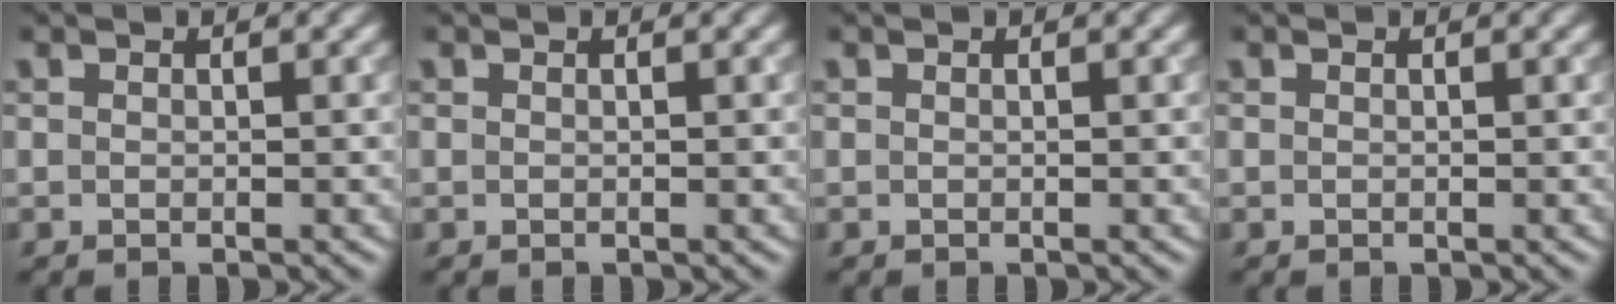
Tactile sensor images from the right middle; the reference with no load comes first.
{"total": 0.0}
{"total": 0.0}
{"total": 0.0}